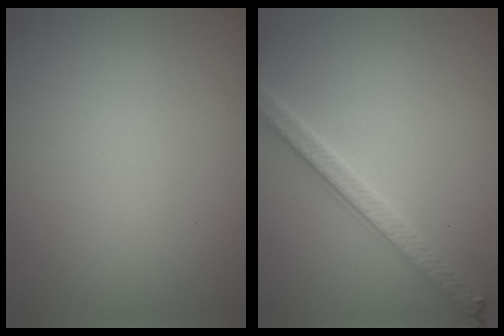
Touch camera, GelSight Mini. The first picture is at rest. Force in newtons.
{"total": 3.2, "press": 3.0, "slide": 1.0}